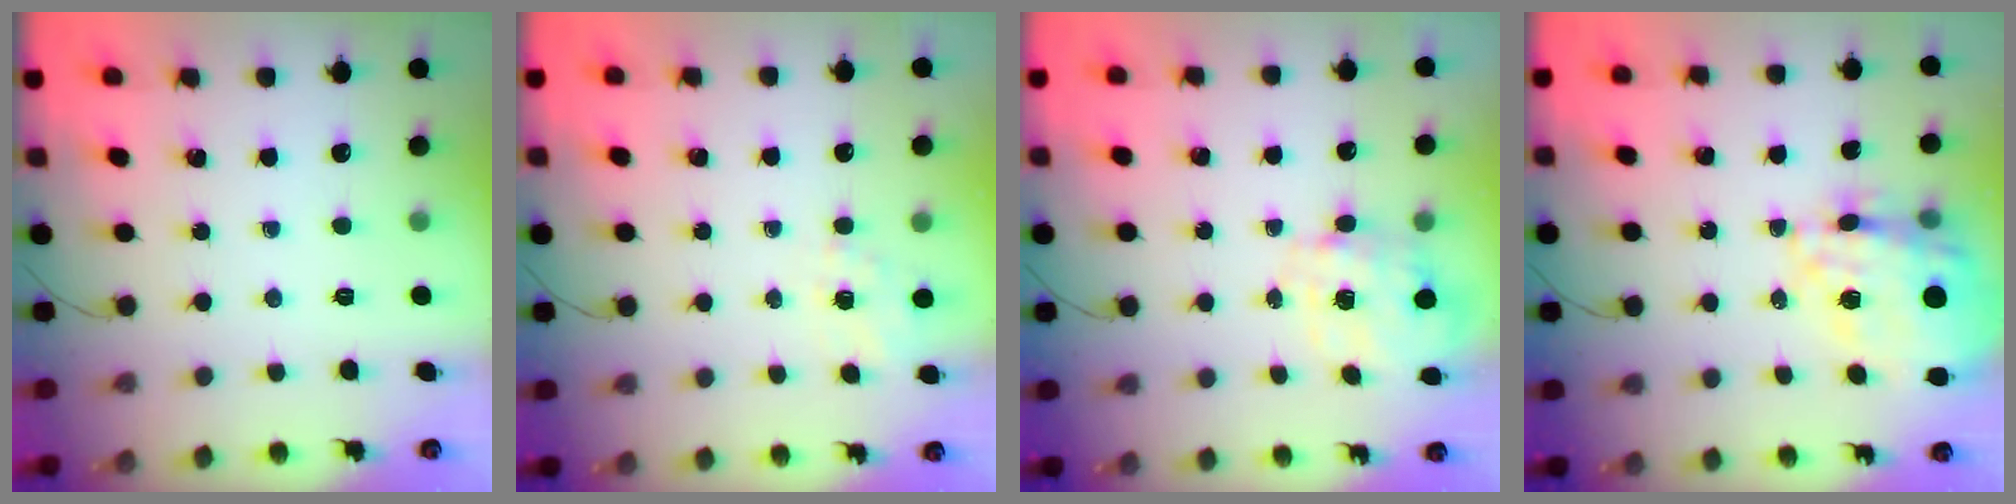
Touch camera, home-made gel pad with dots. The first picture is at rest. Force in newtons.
{"total": 1.5, "press": 1.1, "slide": 1.1}
{"total": 3.9, "press": 3.8, "slide": 0.8}
{"total": 18.6, "press": 17.9, "slide": 5.2}